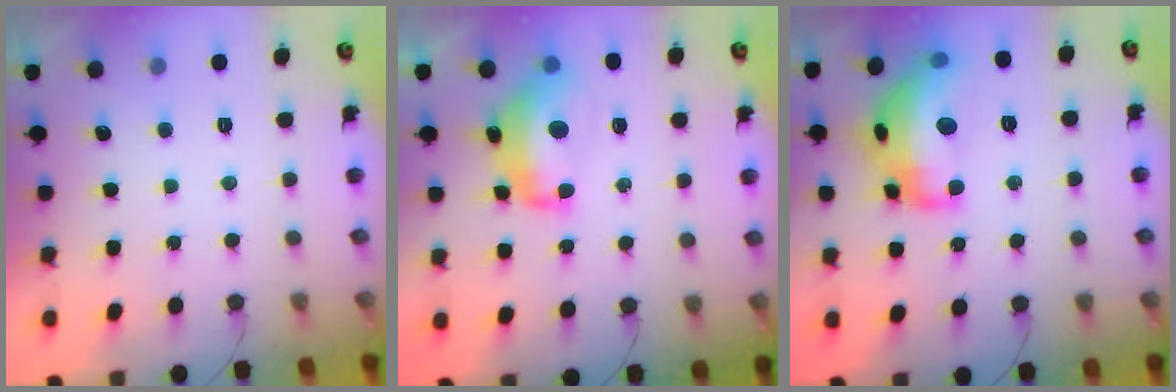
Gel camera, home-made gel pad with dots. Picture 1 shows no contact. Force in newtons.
{"total": 12.7, "press": 12.7, "slide": 1.2}
{"total": 19.8, "press": 19.8, "slide": 0.8}